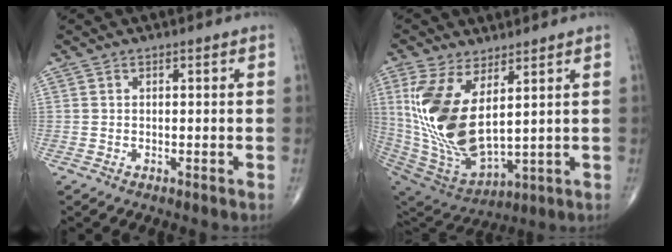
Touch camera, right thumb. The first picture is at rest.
{"total": 18.7, "force": [4.6, 8.8, 15.9], "torque": [-0.330, -0.035, 0.109]}